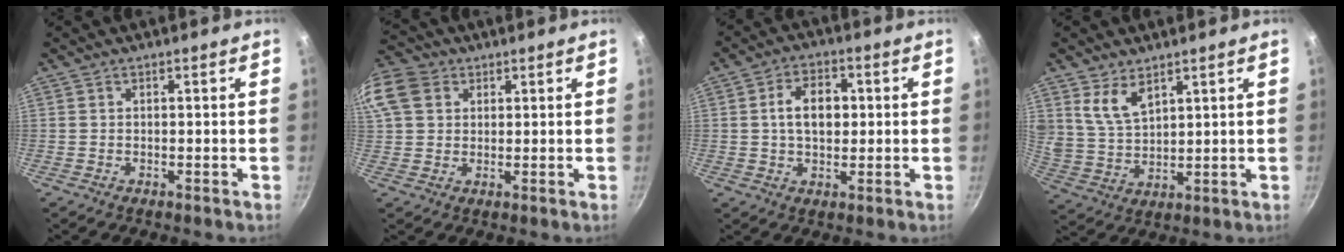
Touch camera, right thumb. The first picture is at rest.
{"total": 14.8, "force": [5.1, 11.8, 7.4], "torque": [-0.174, 0.029, 0.088]}
{"total": 8.1, "force": [0.8, 5.4, 6.0], "torque": [-0.081, 0.012, 0.008]}
{"total": 7.1, "force": [4.3, 3.7, 4.2], "torque": [-0.072, -0.027, 0.097]}